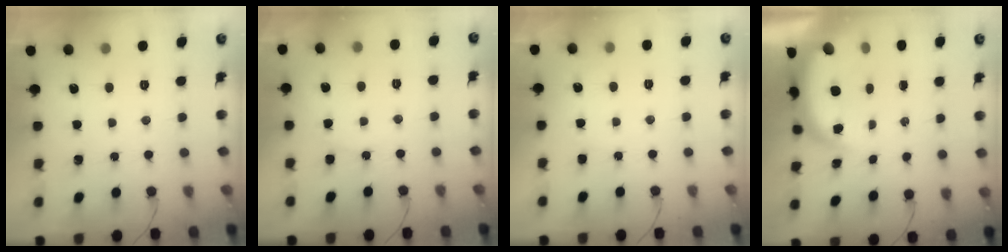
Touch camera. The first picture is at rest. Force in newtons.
{"total": 3.7, "press": 3.6, "slide": 0.7}
{"total": 4.2, "press": 4.2, "slide": 0.3}
{"total": 5.3, "press": 5.2, "slide": 0.9}